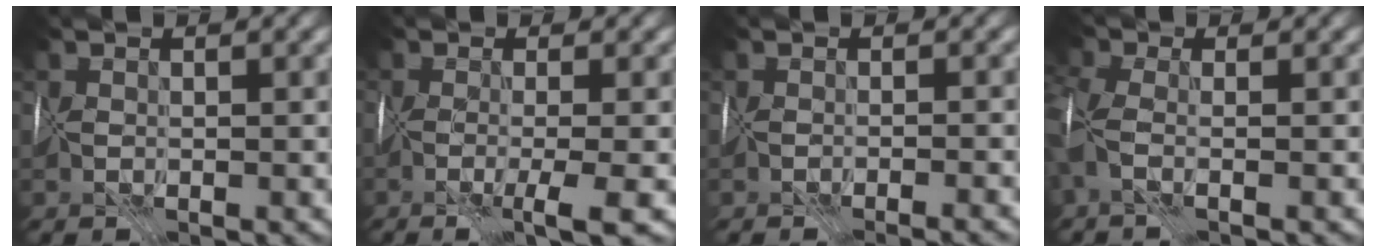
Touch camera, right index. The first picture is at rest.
{"total": 3.9, "force": [-1.7, 0.0, 3.5], "torque": [-0.060, -0.016, -0.024]}
{"total": 3.1, "force": [-2.9, 0.0, 1.0], "torque": [0.006, 0.001, -0.031]}
{"total": 3.0, "force": [-0.8, 1.2, 2.7], "torque": [-0.071, 0.005, -0.017]}